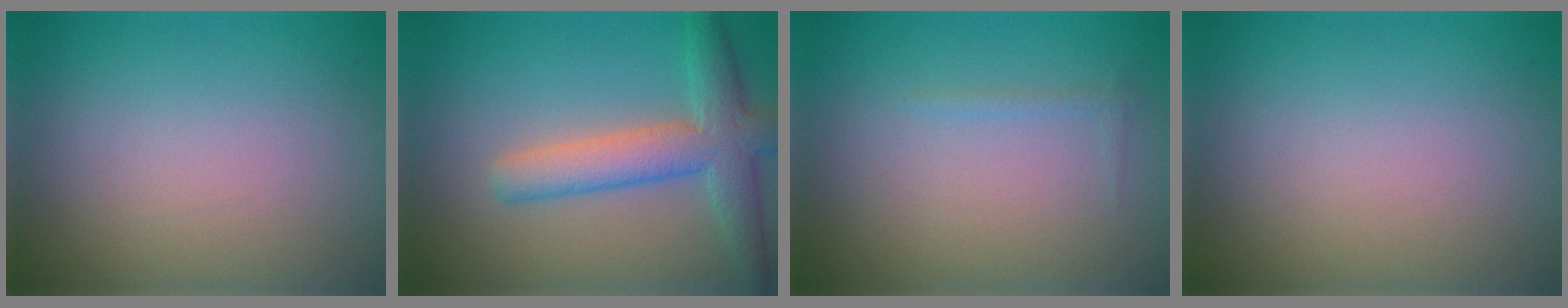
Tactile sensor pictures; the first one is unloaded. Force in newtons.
{"total": 5.6, "press": 5.6, "slide": 0.2}
{"total": 0.6, "press": 0.6, "slide": 0.1}
{"total": 0.0}